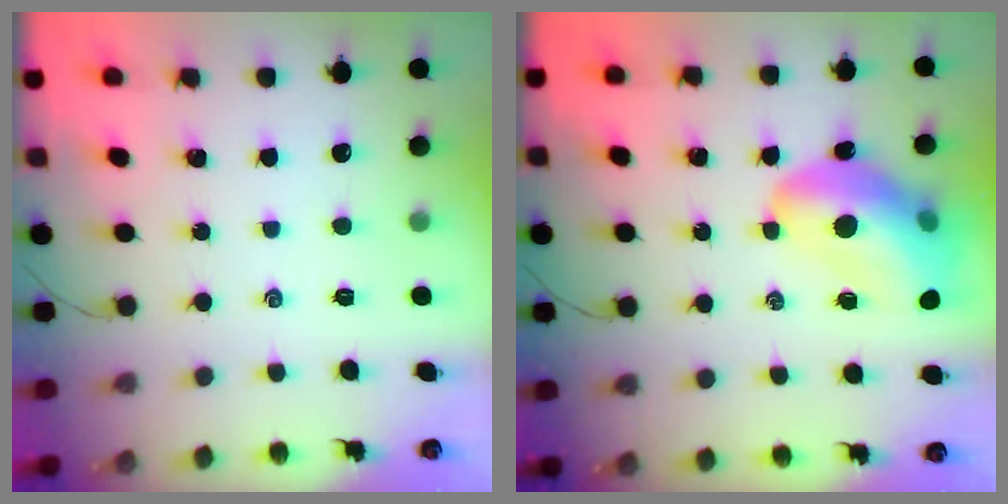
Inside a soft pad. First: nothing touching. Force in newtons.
{"total": 16.3, "press": 15.5, "slide": 4.8}